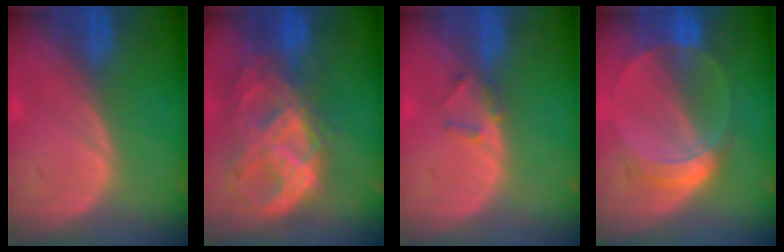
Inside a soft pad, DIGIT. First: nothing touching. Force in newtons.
{"total": 11.2, "press": 9.5, "slide": 5.9}
{"total": 1.8, "press": 1.5, "slide": 0.9}
{"total": 6.1, "press": 5.6, "slide": 2.4}